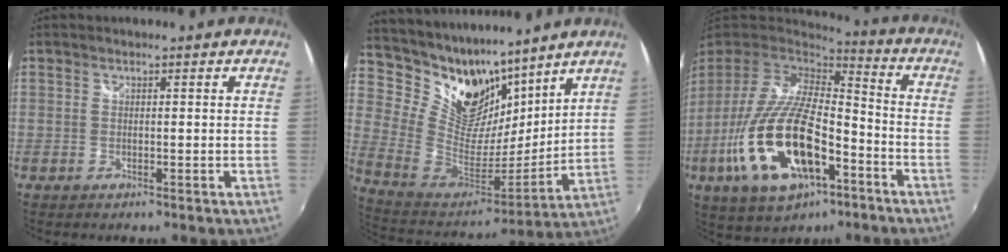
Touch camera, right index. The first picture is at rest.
{"total": 19.5, "force": [14.5, 10.0, 8.3], "torque": [-0.191, -0.005, 0.278]}
{"total": 23.3, "force": [-9.7, 10.2, 18.6], "torque": [-0.384, -0.034, -0.164]}